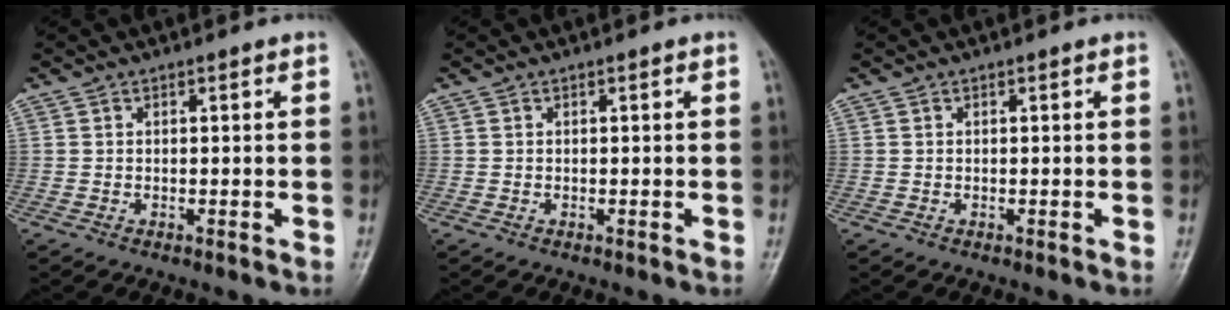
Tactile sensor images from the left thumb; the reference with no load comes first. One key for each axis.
{"total": 0.0}
{"total": 0.0}